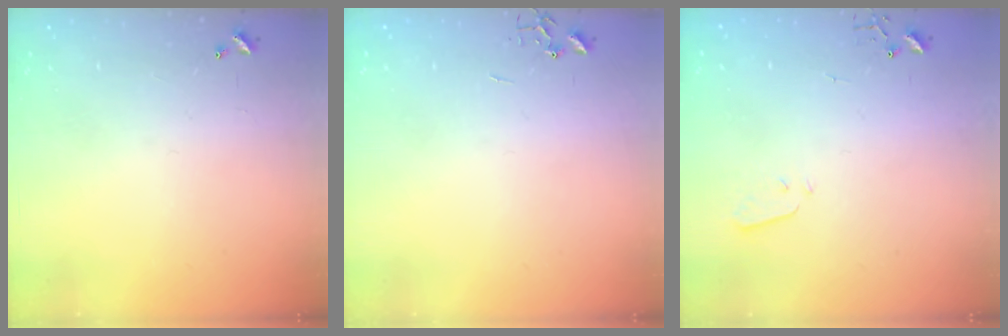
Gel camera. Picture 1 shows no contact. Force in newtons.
{"total": 0.0}
{"total": 2.2, "press": 2.1, "slide": 0.3}